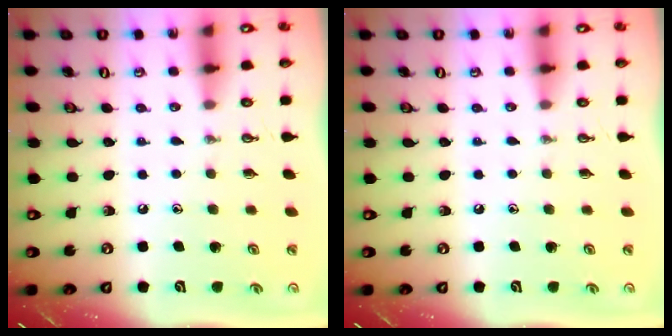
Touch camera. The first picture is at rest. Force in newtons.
{"total": 0.0}